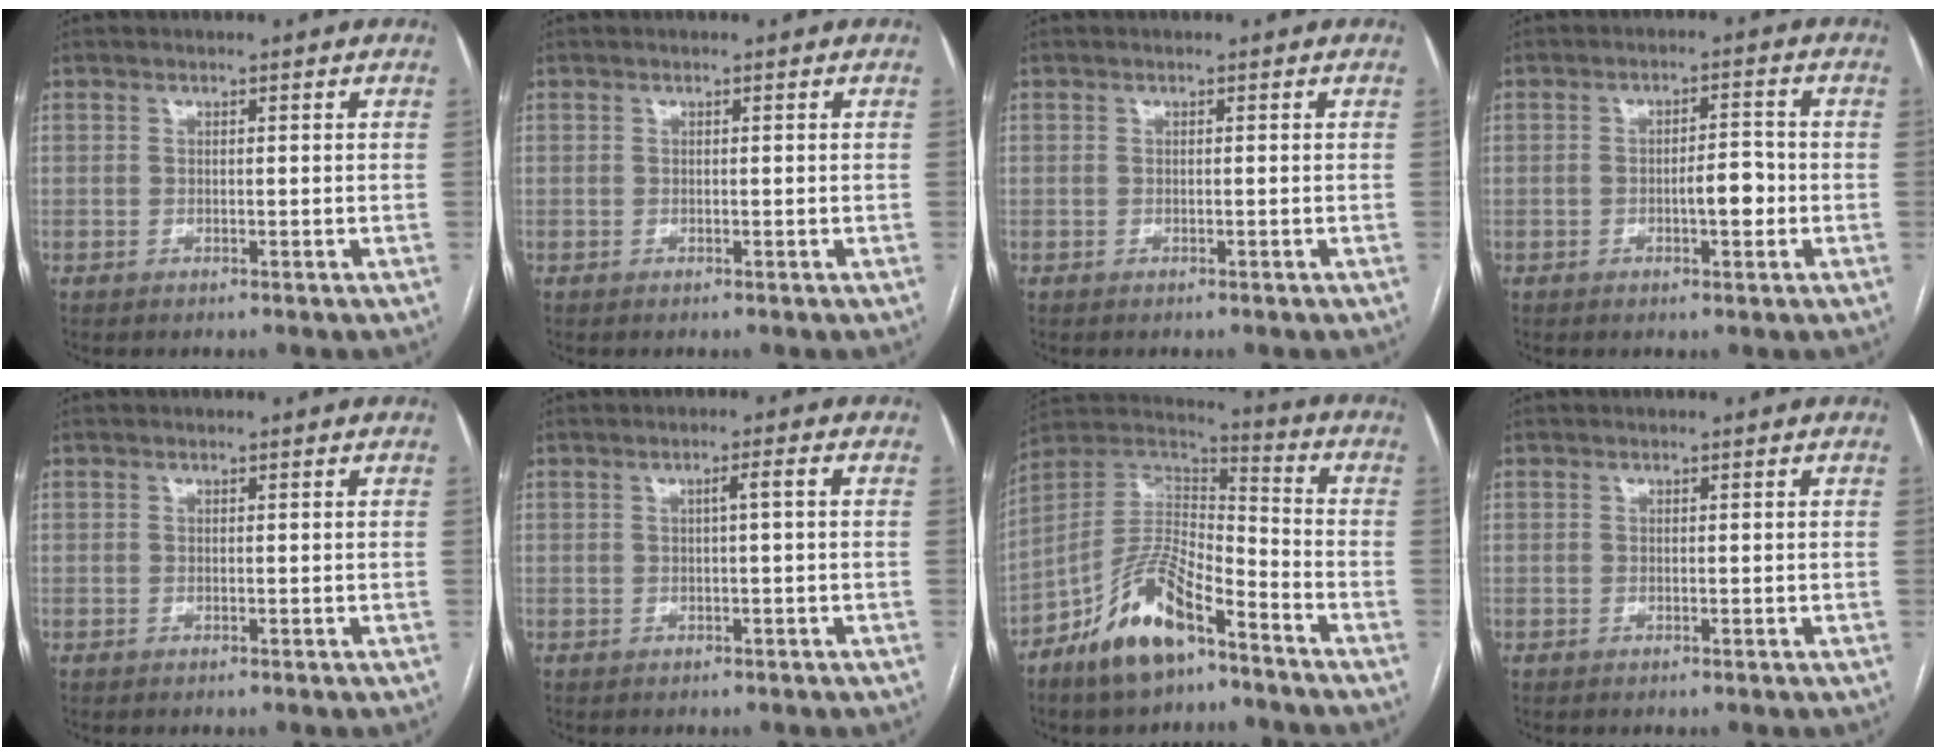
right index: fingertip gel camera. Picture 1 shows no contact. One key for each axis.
{"total": 0.0}
{"total": 0.0}
{"total": 4.4, "fx": -1.1, "fy": 1.3, "fz": 4.0, "tx": -0.061, "ty": 0.008, "tz": -0.015}
{"total": 0.0}
{"total": 1.7, "fx": 0.1, "fy": -0.2, "fz": 1.7, "tx": -0.027, "ty": 0.005, "tz": 0.004}
{"total": 13.6, "fx": -8.9, "fy": 4.5, "fz": 9.3, "tx": -0.180, "ty": 0.014, "tz": -0.162}
{"total": 0.0}